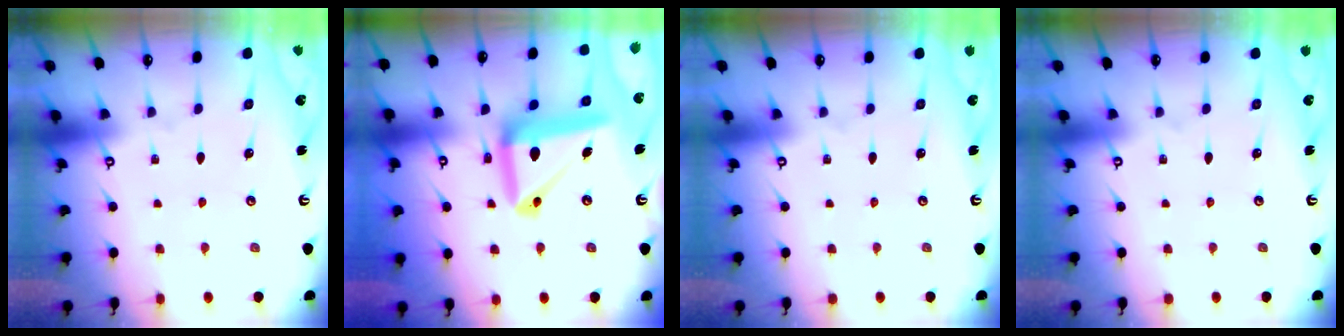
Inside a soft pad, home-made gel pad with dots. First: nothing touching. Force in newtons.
{"total": 16.1, "press": 16.0, "slide": 2.1}
{"total": 0.0}
{"total": 0.0}